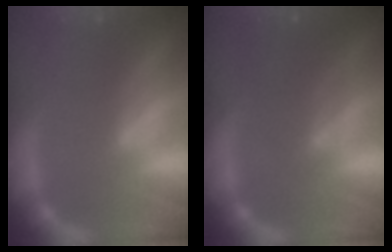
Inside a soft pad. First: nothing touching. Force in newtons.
{"total": 4.1}